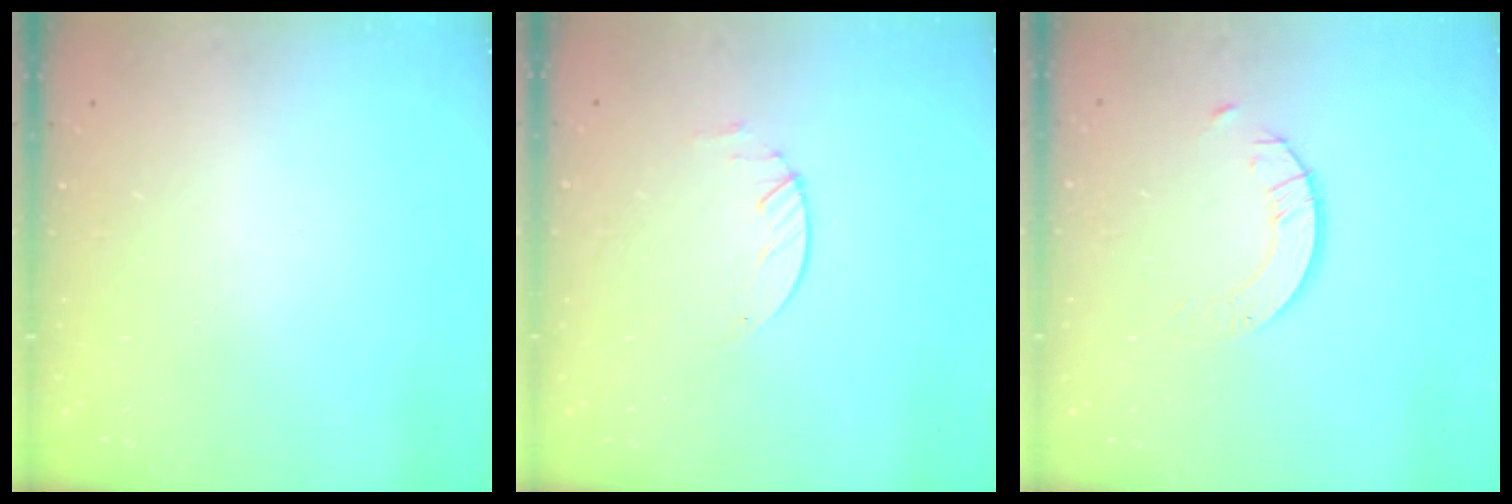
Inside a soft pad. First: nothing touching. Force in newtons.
{"total": 2.0, "press": 2.0, "slide": 0.2}
{"total": 2.4, "press": 2.4, "slide": 0.2}